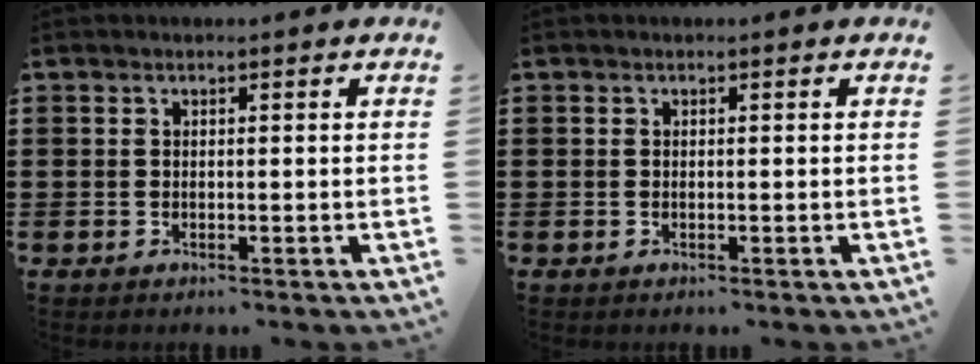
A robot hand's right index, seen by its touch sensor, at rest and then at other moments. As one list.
[{"total": 0.0}]